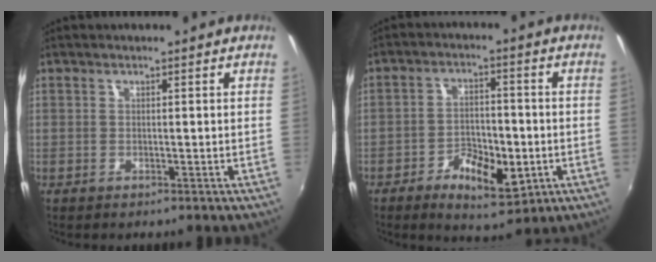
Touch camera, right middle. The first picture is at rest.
{"total": 9.2, "force": [-3.8, 4.2, 7.2], "torque": [-0.137, -0.002, -0.054]}